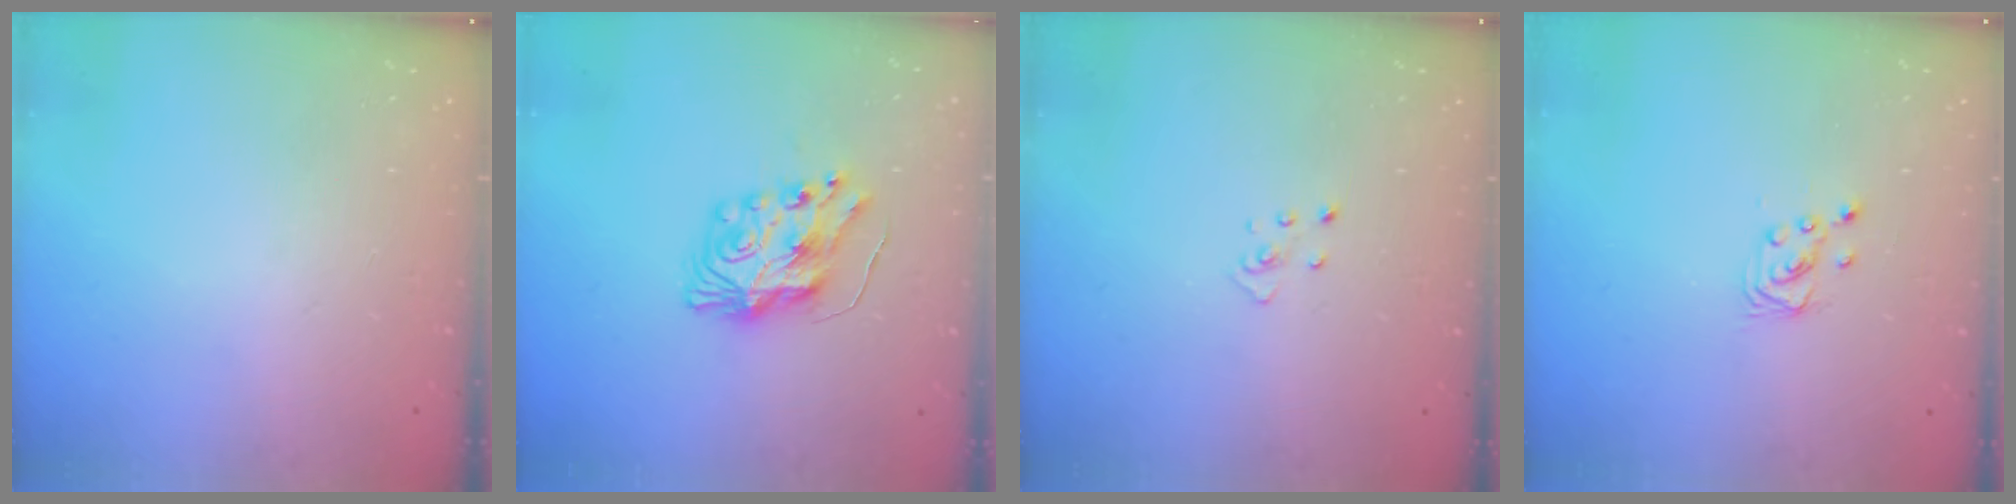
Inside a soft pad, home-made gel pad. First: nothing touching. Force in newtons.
{"total": 8.5, "press": 8.5, "slide": 0.4}
{"total": 2.9, "press": 2.9, "slide": 0.2}
{"total": 2.5, "press": 2.5, "slide": 0.2}